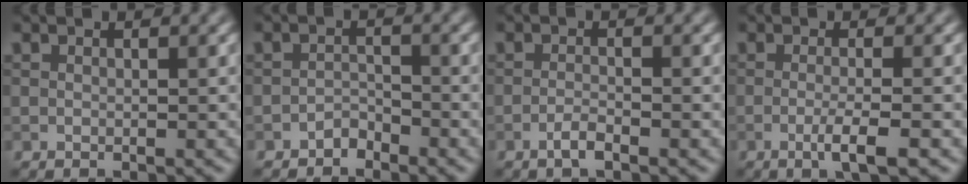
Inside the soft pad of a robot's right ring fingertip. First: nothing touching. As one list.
[{"total": 1.6, "force": [-1.4, 0.6, 0.2], "torque": [-0.001, 0.006, -0.028]}, {"total": 1.6, "force": [-1.2, 0.2, 1.0], "torque": [-0.022, 0.001, -0.027]}, {"total": 2.9, "force": [-1.1, 0.5, 2.7], "torque": [-0.043, -0.003, -0.027]}]